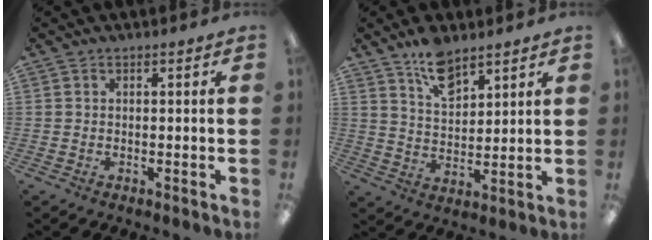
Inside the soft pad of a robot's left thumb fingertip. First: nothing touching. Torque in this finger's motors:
{"motor_torque": [1.14, 0.45, 0.74, -0.56, 0.02]}